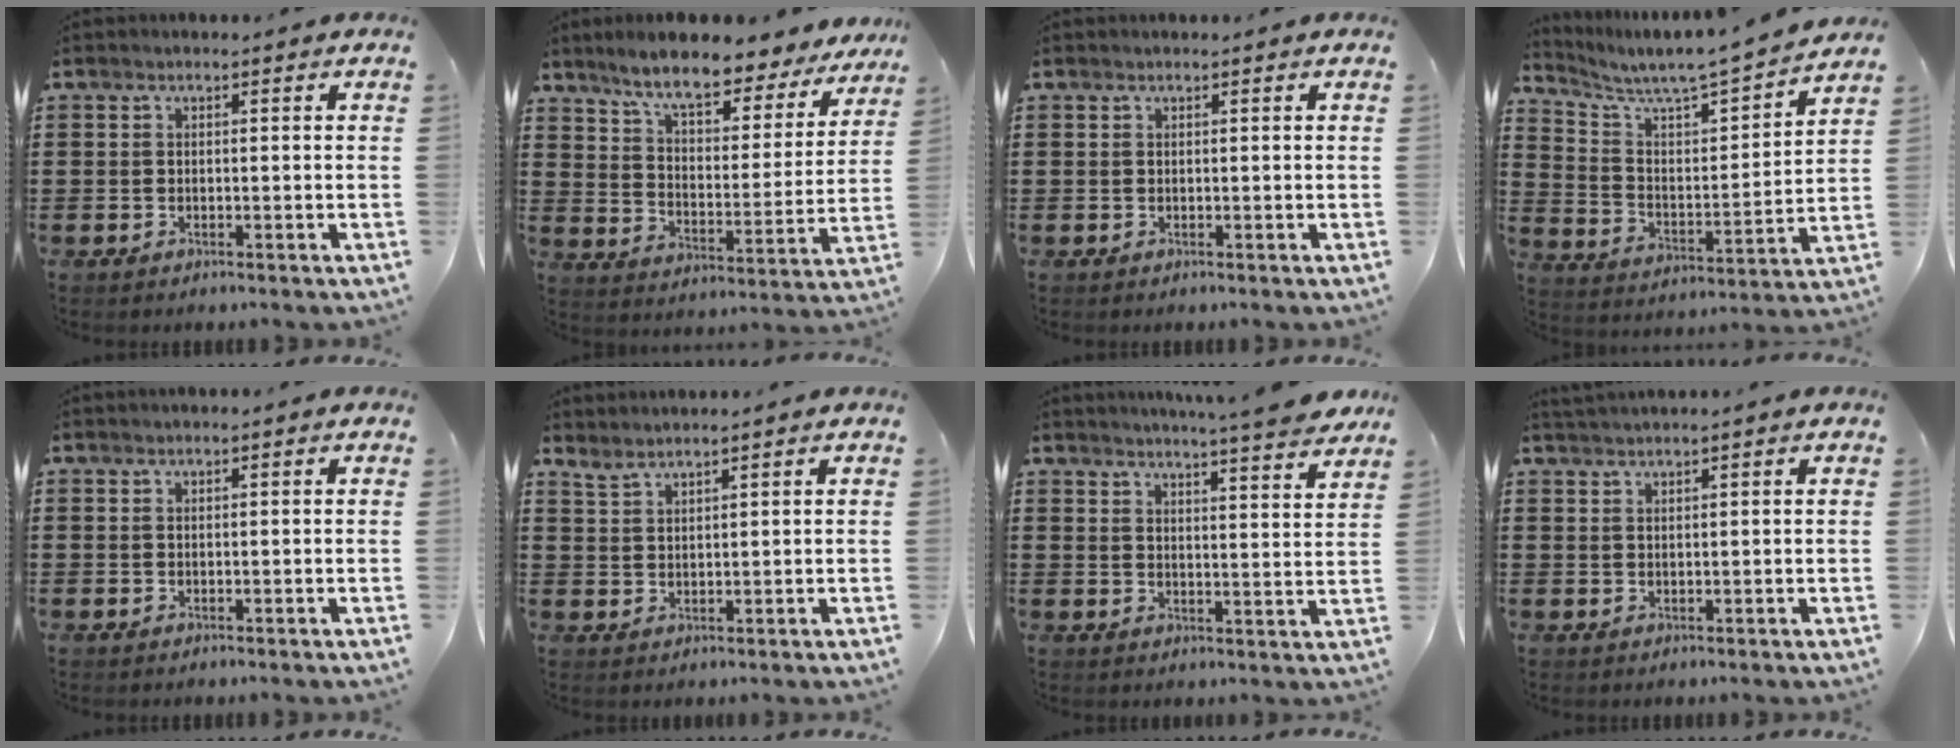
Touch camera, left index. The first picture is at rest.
{"total": 8.2, "force": [7.1, 1.0, 4.0], "torque": [-0.097, -0.040, 0.116]}
{"total": 0.0}
{"total": 5.0, "force": [4.8, -0.2, 1.6], "torque": [-0.058, -0.050, 0.070]}
{"total": 0.0}
{"total": 1.9, "force": [1.8, -0.2, 0.1], "torque": [-0.007, -0.003, 0.037]}
{"total": 5.3, "force": [5.0, -0.6, 1.7], "torque": [-0.036, -0.032, 0.084]}
{"total": 1.2, "force": [1.1, -0.3, 0.4], "torque": [-0.008, -0.001, 0.022]}